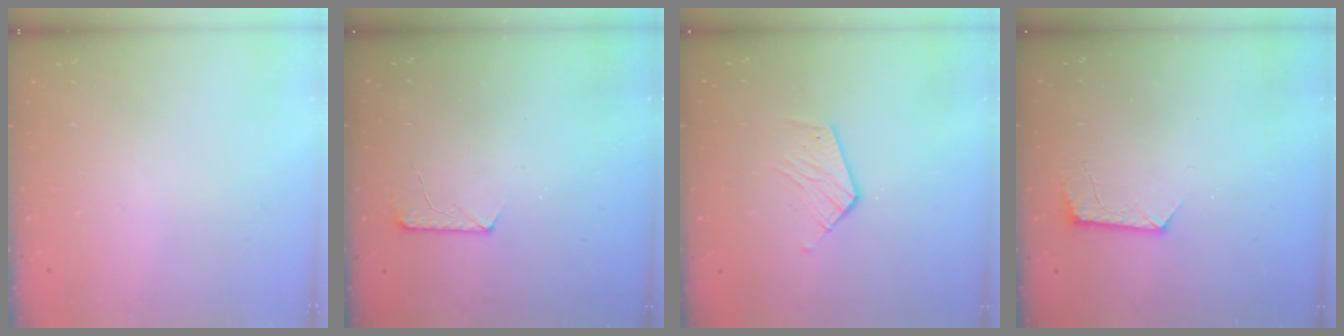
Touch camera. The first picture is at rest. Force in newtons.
{"total": 6.8, "press": 6.8, "slide": 0.6}
{"total": 6.9, "press": 6.9, "slide": 0.2}
{"total": 7.4, "press": 7.4, "slide": 0.6}